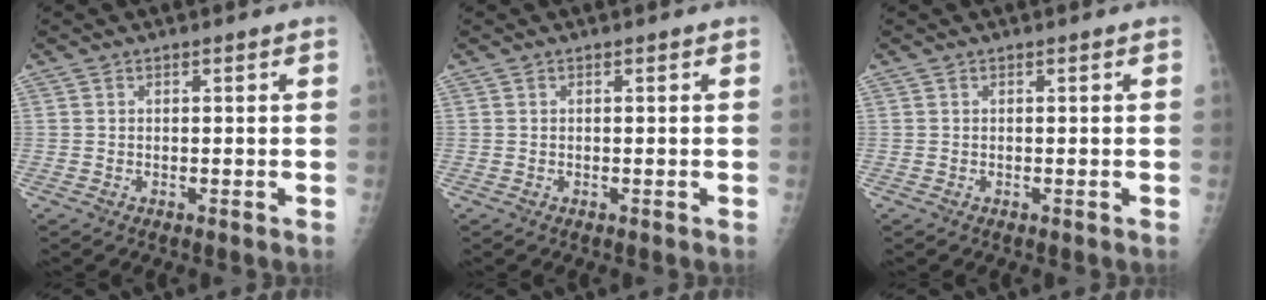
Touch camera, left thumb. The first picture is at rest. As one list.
[{"total": 0.0}, {"total": 0.0}]